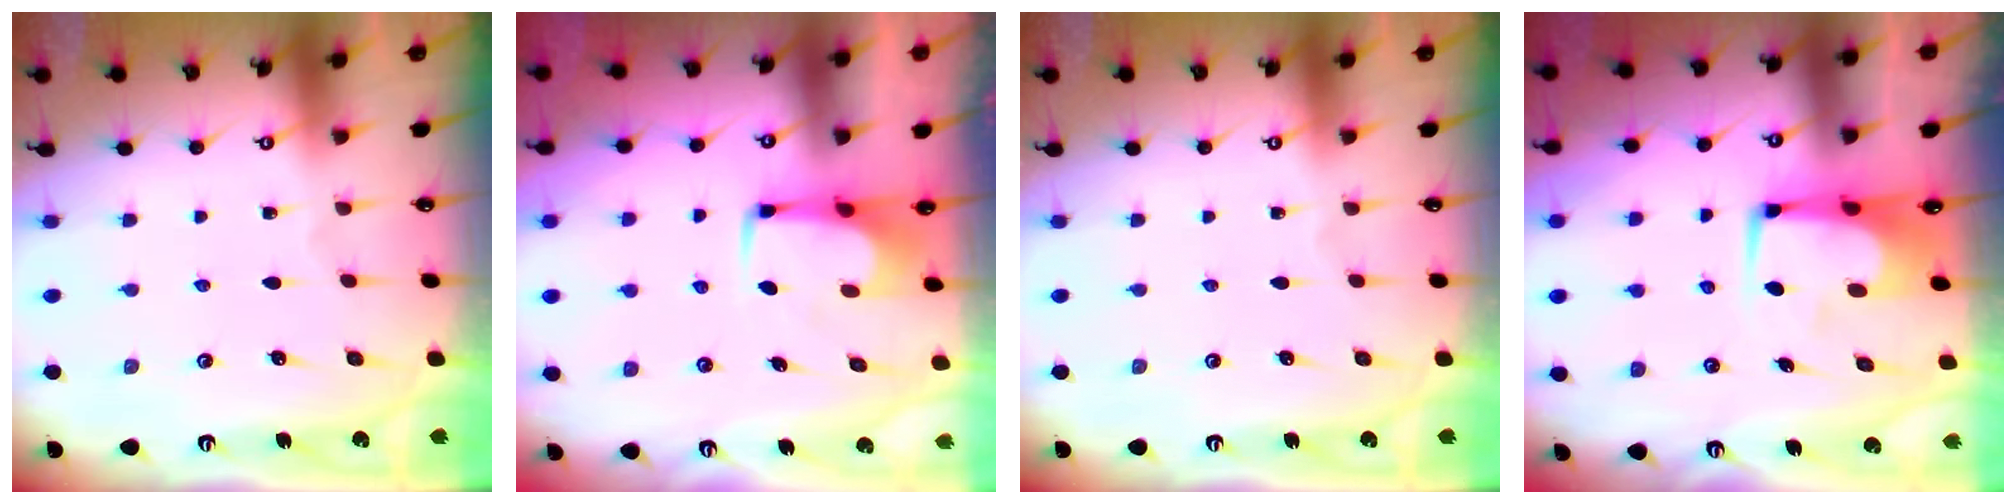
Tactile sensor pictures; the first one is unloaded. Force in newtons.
{"total": 1.8, "press": 1.7, "slide": 0.7}
{"total": 0.0}
{"total": 6.5, "press": 6.4, "slide": 0.9}